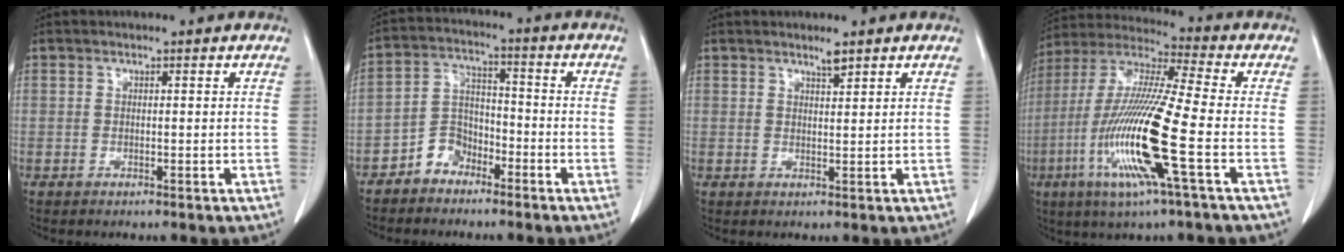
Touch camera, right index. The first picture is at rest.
{"total": 5.6, "force": [-3.9, 3.7, 1.6], "torque": [-0.030, 0.014, -0.074]}
{"total": 1.6, "force": [1.4, 0.0, 0.8], "torque": [-0.017, -0.003, 0.025]}
{"total": 17.6, "force": [-5.2, 0.0, 16.8], "torque": [-0.349, -0.020, -0.109]}